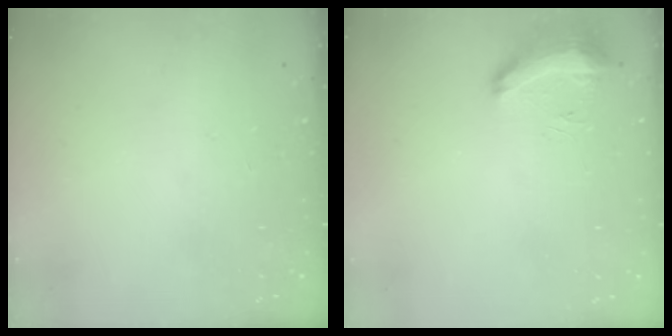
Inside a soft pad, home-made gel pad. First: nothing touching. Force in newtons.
{"total": 17.3, "press": 10.6, "slide": 13.6}